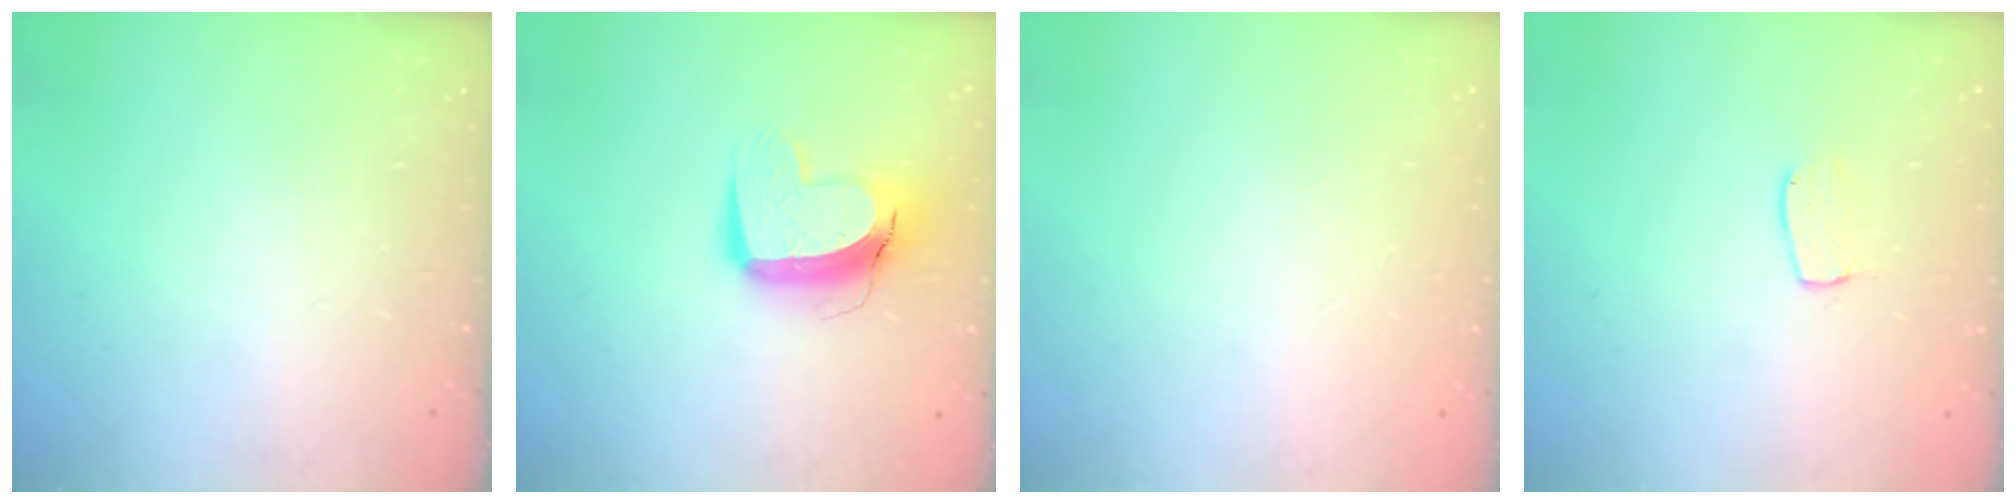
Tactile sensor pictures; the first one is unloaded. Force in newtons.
{"total": 11.3, "press": 11.2, "slide": 1.1}
{"total": 0.0}
{"total": 5.7, "press": 5.7, "slide": 0.4}